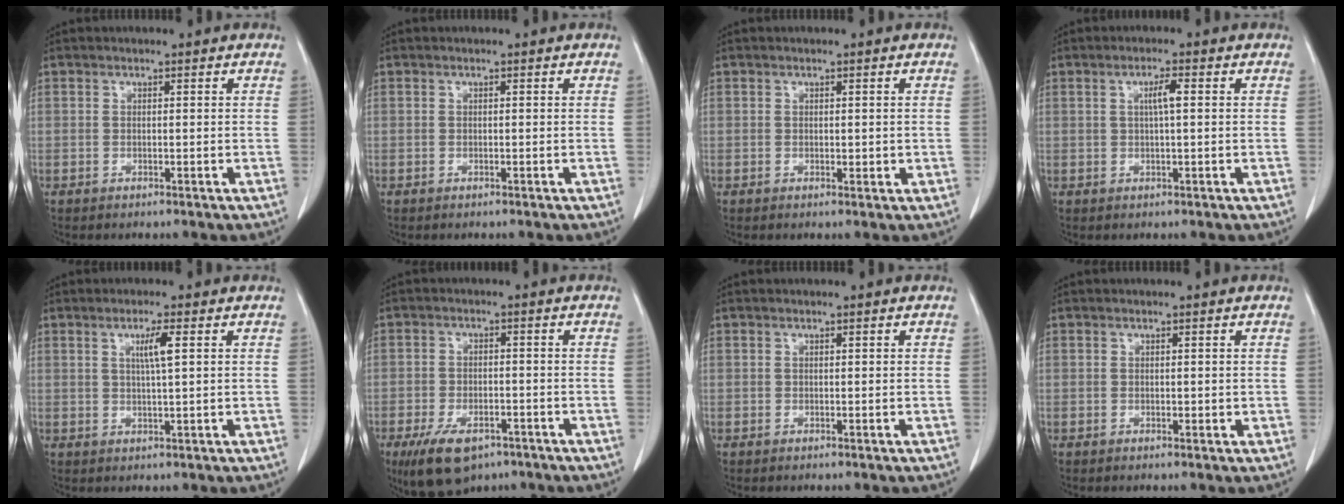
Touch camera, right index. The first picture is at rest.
{"total": 0.0}
{"total": 1.3, "force": [0.1, 0.7, 1.1], "torque": [-0.013, -0.004, 0.003]}
{"total": 2.5, "force": [0.5, 0.0, 2.4], "torque": [-0.044, 0.001, 0.009]}
{"total": 3.2, "force": [1.1, -0.3, 3.0], "torque": [-0.055, -0.002, 0.018]}
{"total": 9.2, "force": [-6.1, 4.3, 5.4], "torque": [-0.096, -0.007, -0.095]}
{"total": 0.0}
{"total": 0.8, "force": [0.1, 0.5, 0.7], "torque": [-0.008, -0.002, 0.002]}